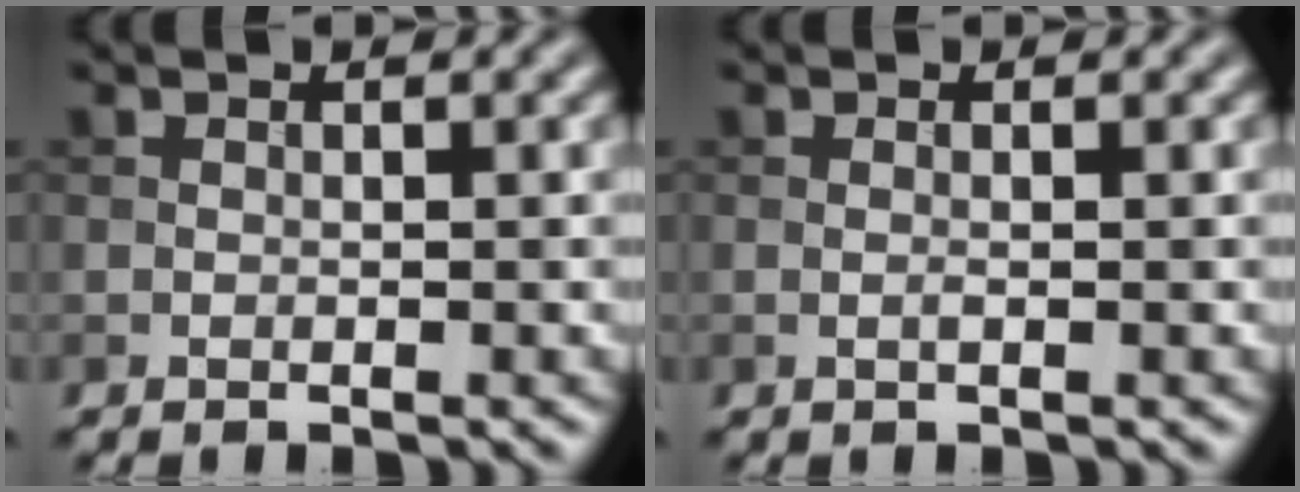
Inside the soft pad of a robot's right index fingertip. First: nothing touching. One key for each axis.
{"total": 0.5, "fx": -0.1, "fy": 0.1, "fz": 0.5, "tx": -0.013, "ty": -0.002, "tz": -0.002}